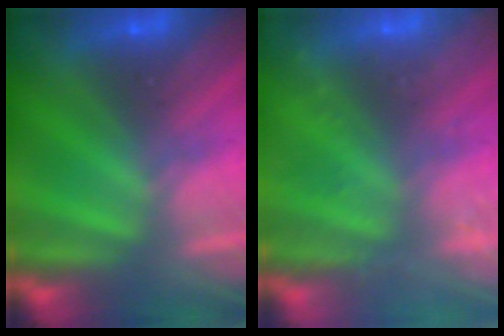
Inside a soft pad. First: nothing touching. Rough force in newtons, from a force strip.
{"total": 2.7}